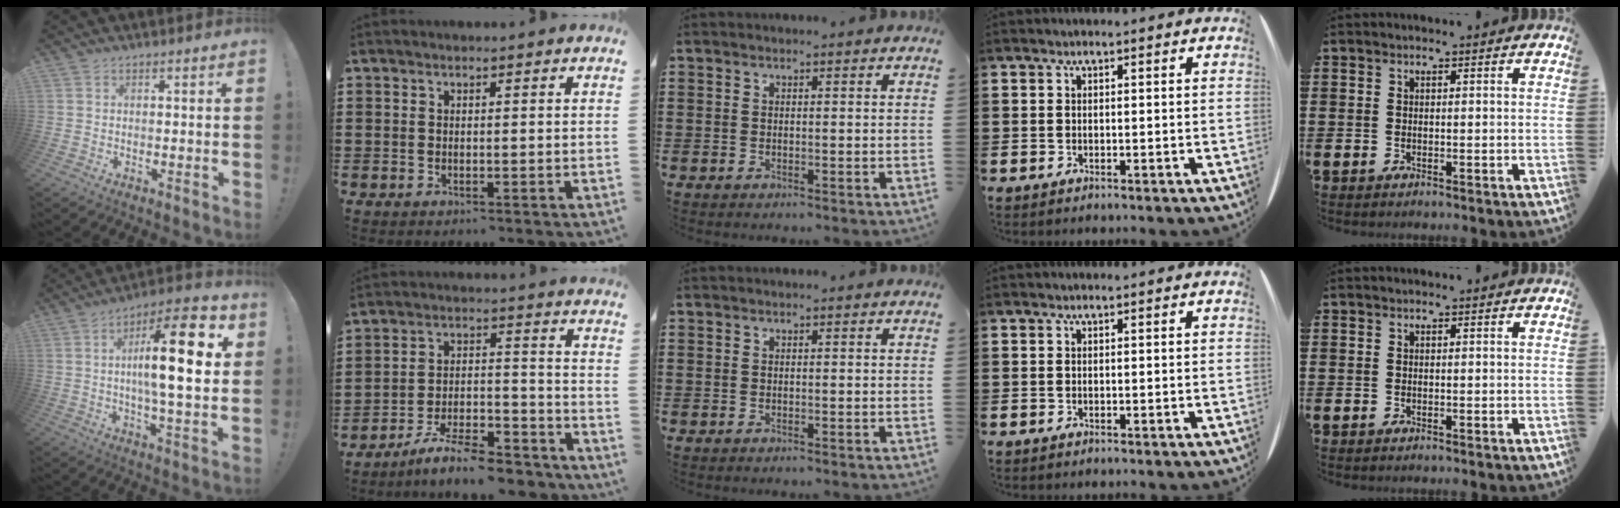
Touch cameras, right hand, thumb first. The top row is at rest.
{"thumb": {"total": 18.5, "force": [3.2, 4.5, 17.7], "torque": [-0.286, -0.002, 0.034]}, "index": {"total": 9.0, "force": [-8.0, 1.1, 3.9], "torque": [-0.070, 0.018, -0.153]}}